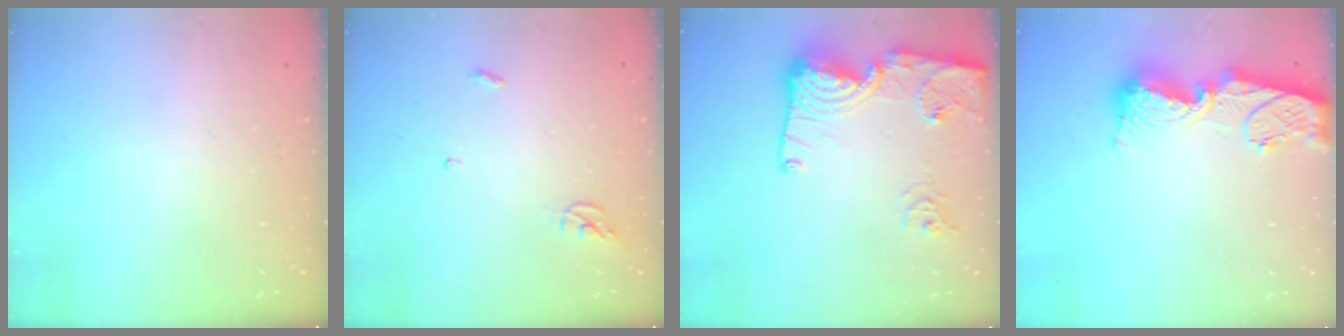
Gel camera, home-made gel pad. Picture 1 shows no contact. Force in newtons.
{"total": 3.8, "press": 3.8, "slide": 0.4}
{"total": 16.3, "press": 16.3, "slide": 1.3}
{"total": 14.6, "press": 14.5, "slide": 1.4}